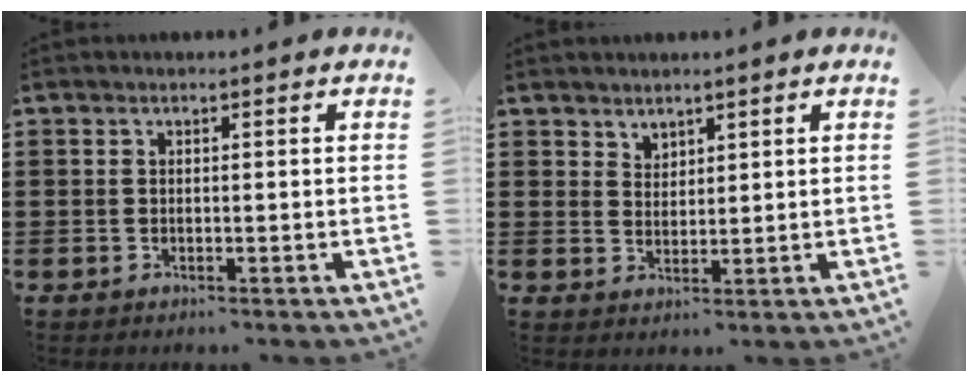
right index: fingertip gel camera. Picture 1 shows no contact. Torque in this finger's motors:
{"motor_torque": [-0.21, 0.36, 0.02, -0.01]}